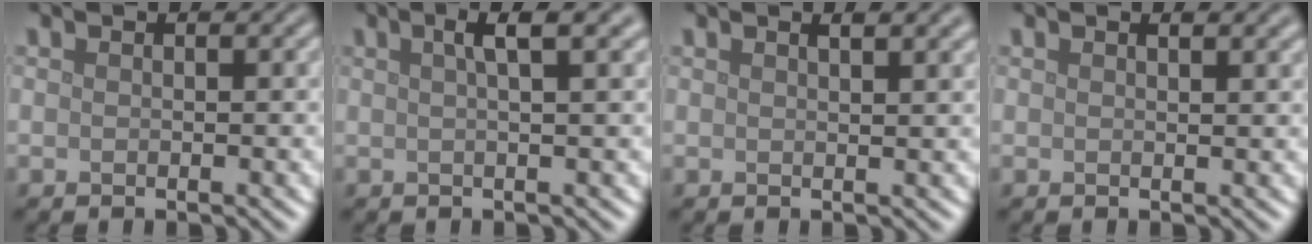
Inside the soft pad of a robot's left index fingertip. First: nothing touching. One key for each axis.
{"total": 3.4, "fx": 1.4, "fy": 0.7, "fz": 3.0, "tx": -0.033, "ty": 0.012, "tz": 0.019}
{"total": 2.2, "fx": 1.3, "fy": 0.7, "fz": 1.5, "tx": -0.011, "ty": 0.004, "tz": 0.014}
{"total": 1.3, "fx": 0.9, "fy": 0.4, "fz": 0.9, "tx": -0.009, "ty": 0.002, "tz": 0.014}